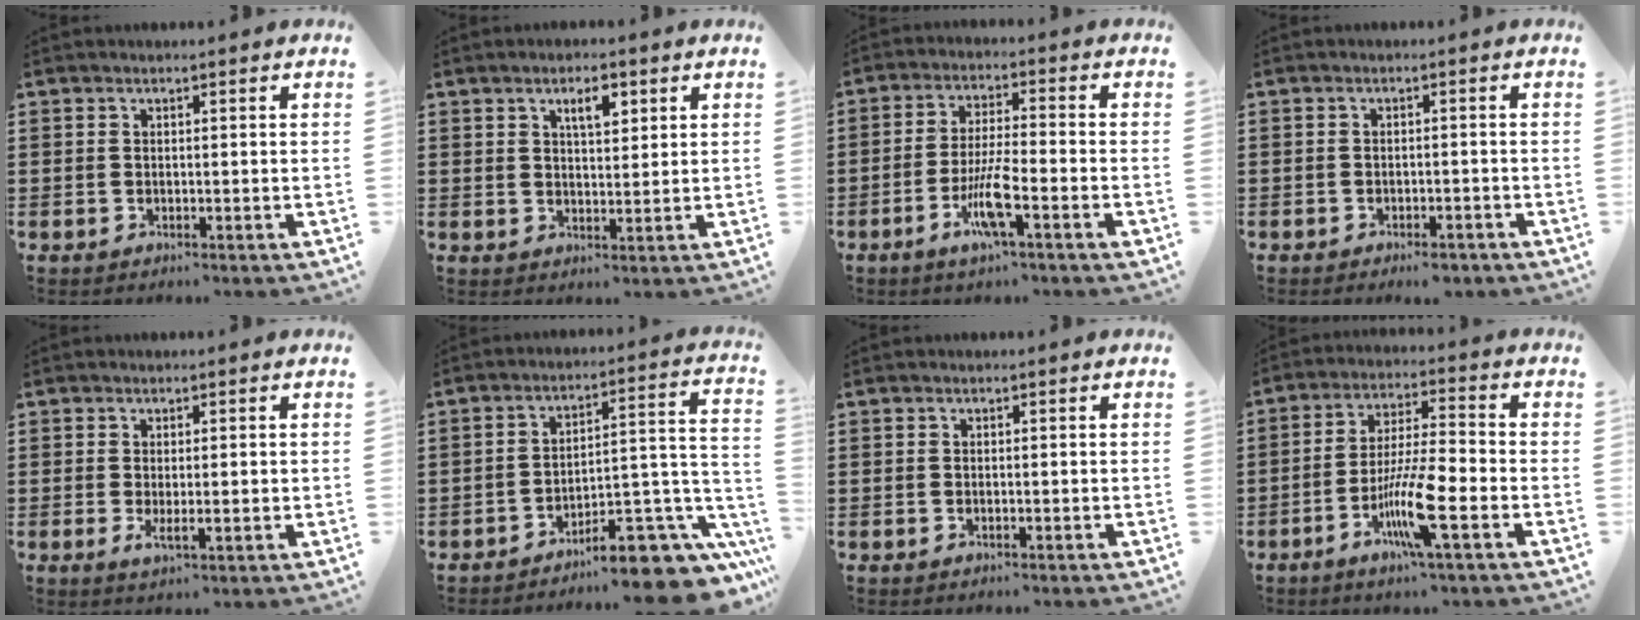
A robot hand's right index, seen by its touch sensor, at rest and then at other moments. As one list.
[{"total": 3.6, "force": [1.9, 1.4, 2.7], "torque": [-0.044, 0.001, 0.029]}, {"total": 7.7, "force": [-3.4, 0.9, 6.8], "torque": [-0.143, -0.013, -0.067]}, {"total": 1.4, "force": [-1.0, 0.5, 0.8], "torque": [-0.017, -0.003, -0.018]}, {"total": 2.7, "force": [-0.2, 0.7, 2.6], "torque": [-0.052, -0.005, -0.006]}, {"total": 10.1, "force": [-8.2, 2.7, 5.3], "torque": [-0.045, 0.016, -0.156]}, {"total": 0.0}, {"total": 10.3, "force": [-4.0, 1.4, 9.4], "torque": [-0.186, -0.010, -0.077]}]